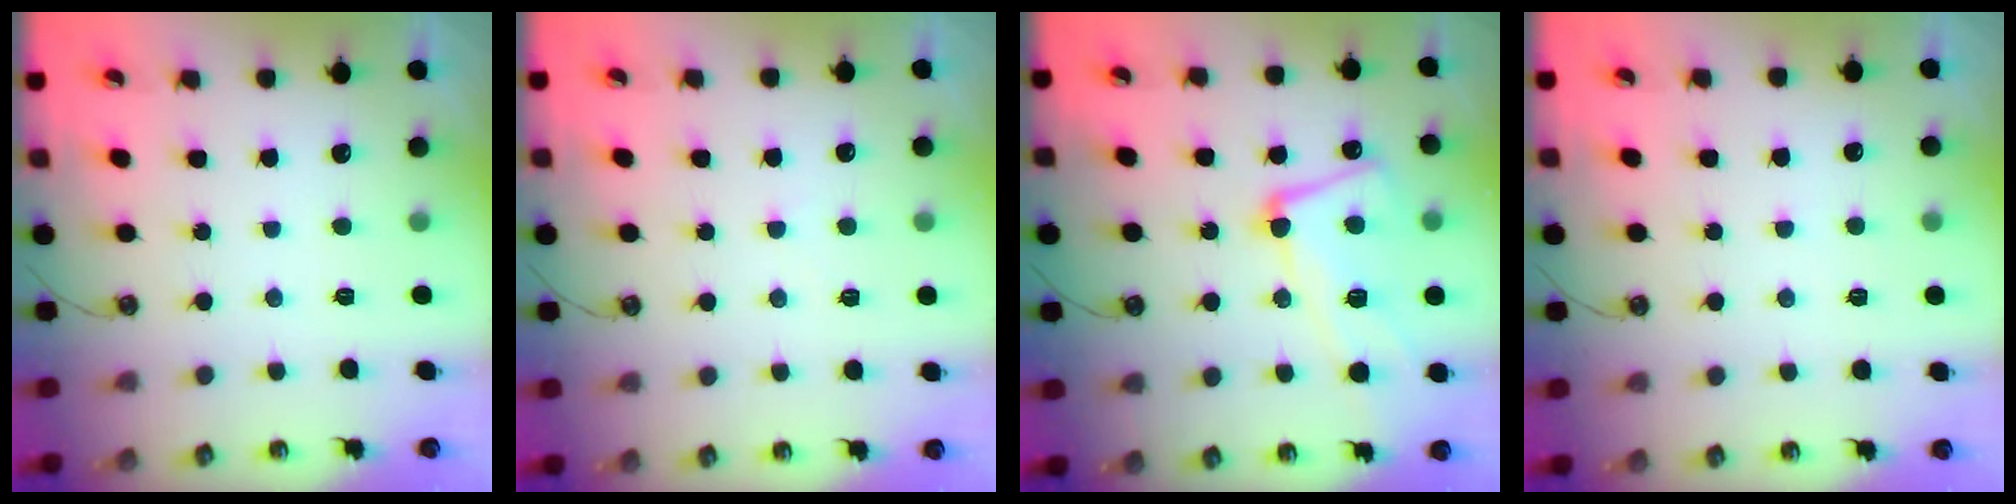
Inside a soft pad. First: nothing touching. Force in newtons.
{"total": 1.3, "press": 1.2, "slide": 0.4}
{"total": 10.1, "press": 10.0, "slide": 1.6}
{"total": 5.7, "press": 5.7, "slide": 0.3}